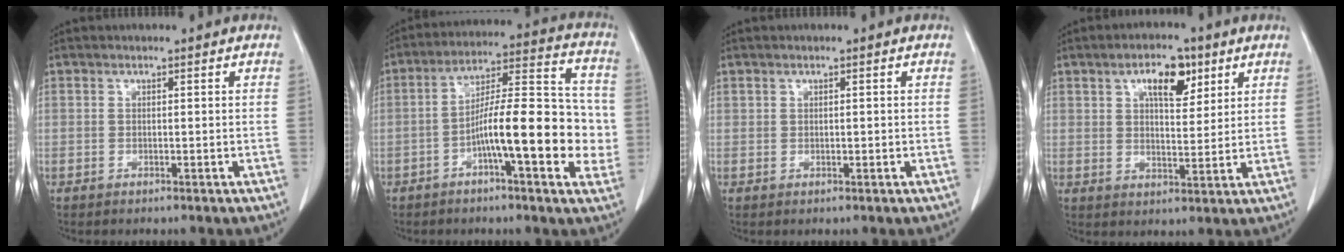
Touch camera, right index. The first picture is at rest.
{"total": 16.5, "force": [-3.4, 4.0, 15.6], "torque": [-0.238, 0.029, -0.053]}
{"total": 1.0, "force": [0.1, 0.7, 0.6], "torque": [-0.015, 0.007, 0.006]}
{"total": 8.0, "force": [3.9, 3.6, 6.0], "torque": [-0.102, 0.011, 0.067]}